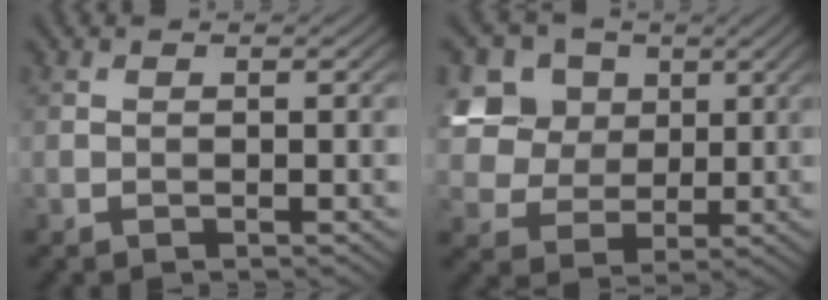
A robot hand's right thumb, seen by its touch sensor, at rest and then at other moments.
{"total": 12.7, "force": [5.3, 10.0, 5.6], "torque": [-0.190, 0.018, 0.119]}